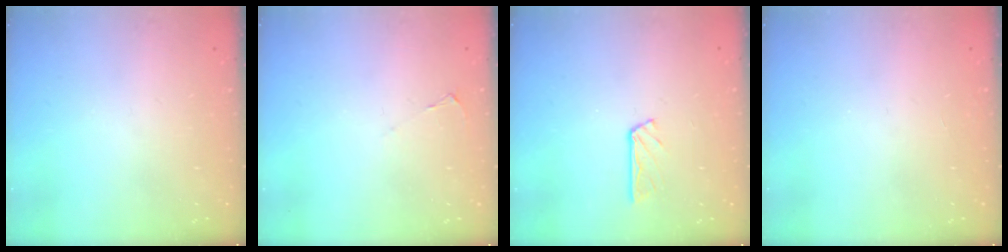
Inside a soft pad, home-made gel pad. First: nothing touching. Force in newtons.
{"total": 1.7, "press": 1.7, "slide": 0.3}
{"total": 3.2, "press": 3.2, "slide": 0.3}
{"total": 0.0}